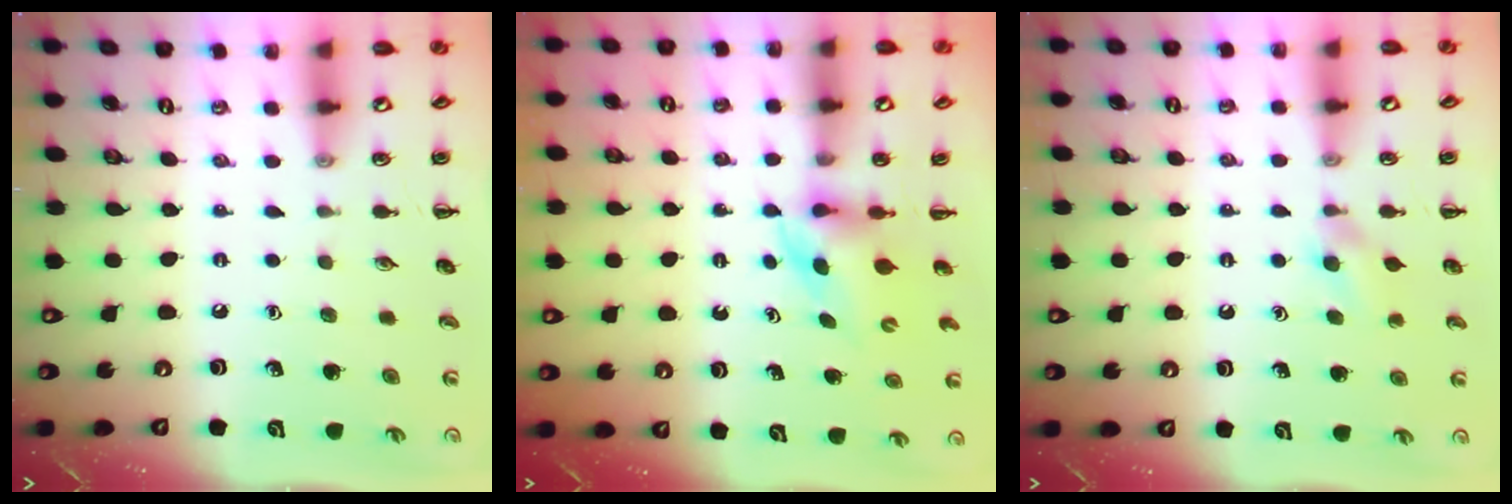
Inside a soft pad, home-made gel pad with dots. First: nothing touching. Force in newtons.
{"total": 3.2, "press": 3.0, "slide": 1.1}
{"total": 3.6, "press": 3.3, "slide": 1.4}